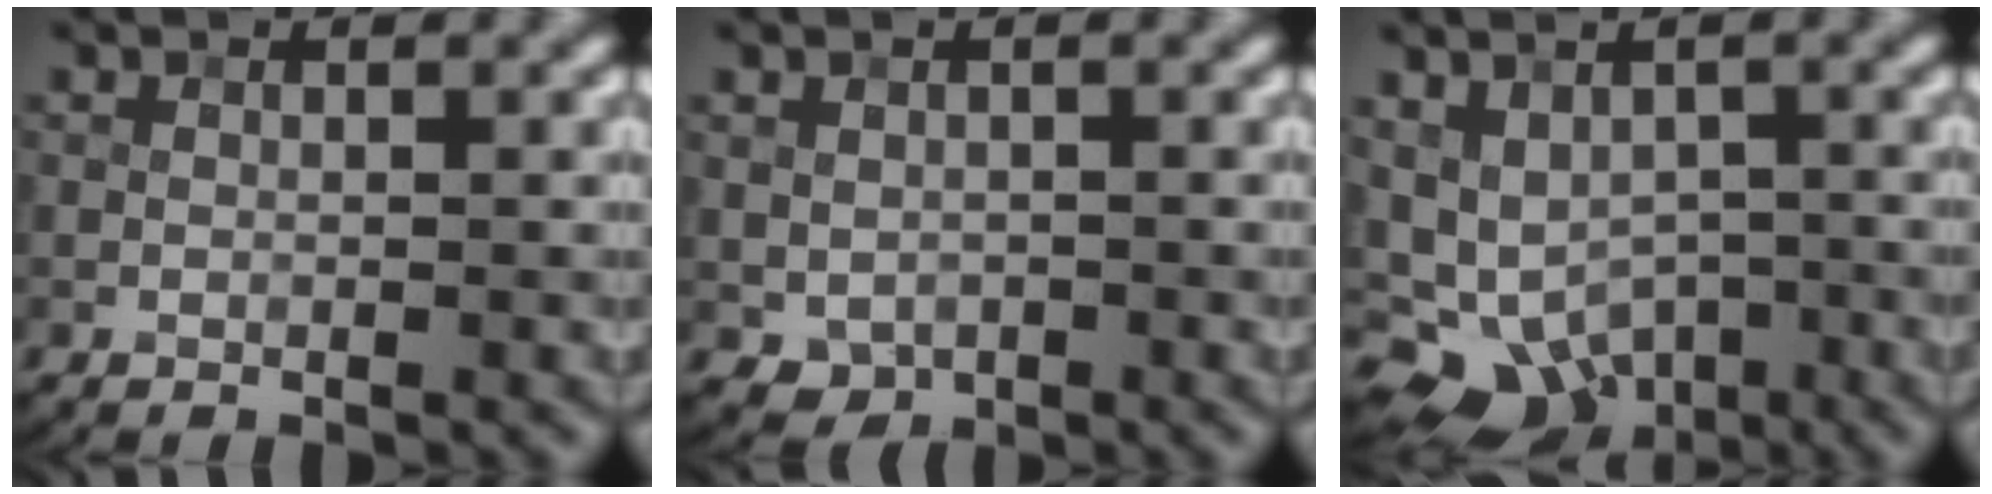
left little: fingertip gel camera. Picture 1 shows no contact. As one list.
[{"total": 1.5, "force": [-0.3, 1.3, 0.8], "torque": [-0.014, -0.008, -0.002]}, {"total": 10.4, "force": [-4.5, 8.2, 4.6], "torque": [-0.060, -0.030, -0.053]}]